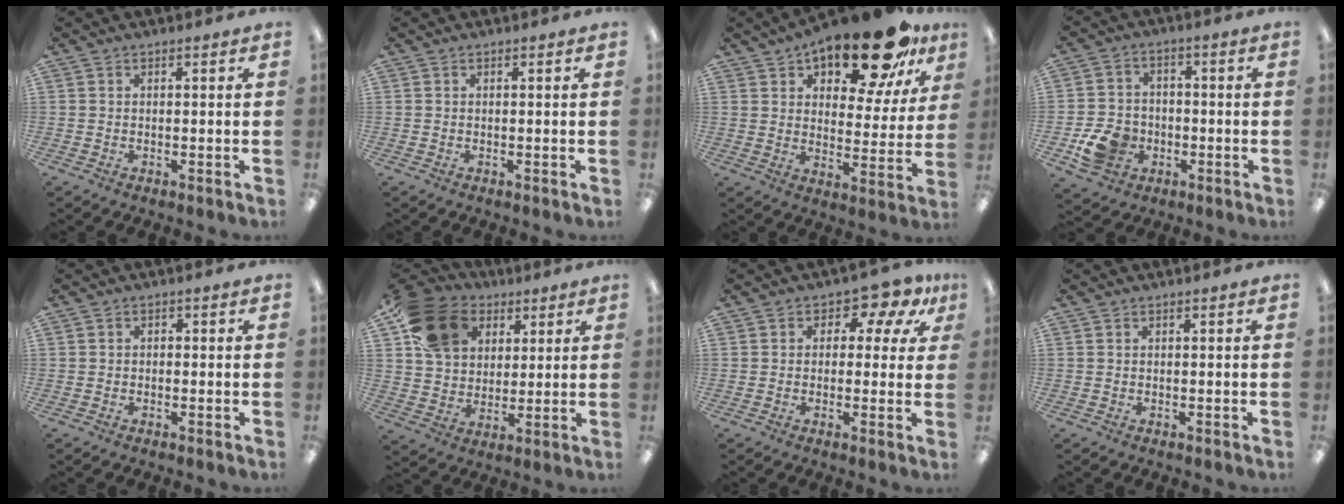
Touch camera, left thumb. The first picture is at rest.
{"total": 0.0}
{"total": 19.8, "force": [14.7, 7.3, 11.0], "torque": [-0.162, -0.090, 0.245]}
{"total": 9.4, "force": [-3.4, 7.7, 4.3], "torque": [-0.093, 0.022, -0.057]}
{"total": 0.7, "force": [-0.5, 0.5, 0.2], "torque": [-0.004, 0.002, -0.010]}
{"total": 16.3, "force": [8.3, 12.0, 7.4], "torque": [-0.146, -0.019, 0.165]}
{"total": 6.3, "force": [3.2, 3.8, 3.8], "torque": [-0.056, -0.014, 0.053]}
{"total": 0.0}